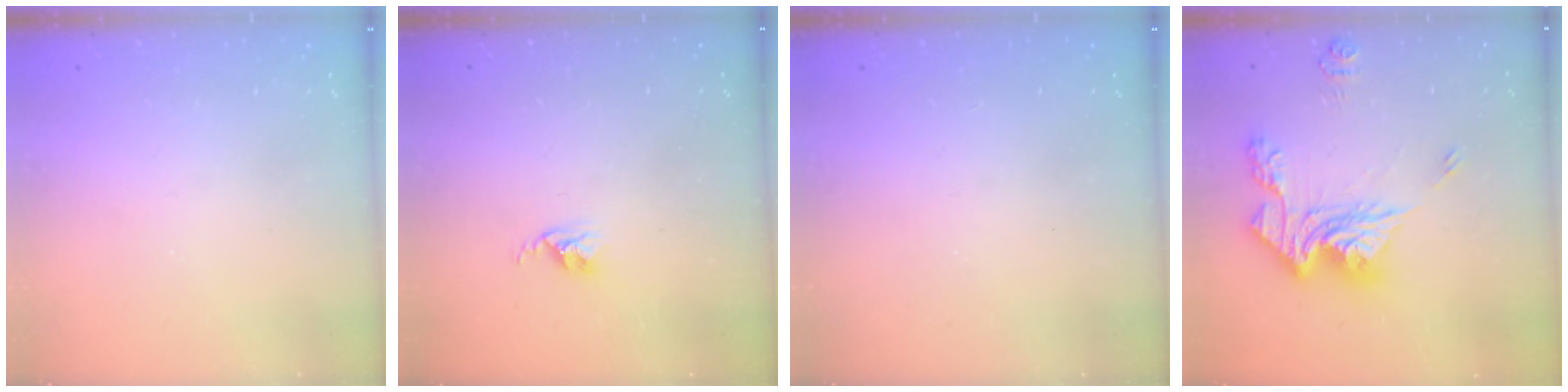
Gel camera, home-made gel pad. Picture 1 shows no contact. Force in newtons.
{"total": 2.6, "press": 2.6, "slide": 0.4}
{"total": 1.1, "press": 1.1, "slide": 0.1}
{"total": 17.0, "press": 16.9, "slide": 1.7}